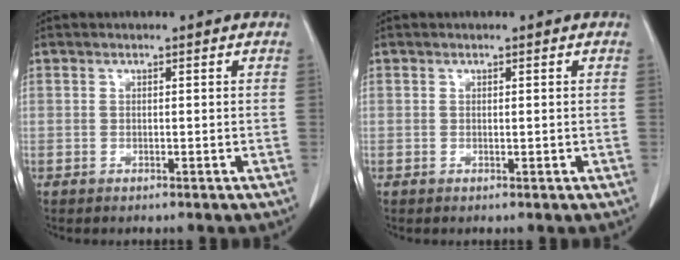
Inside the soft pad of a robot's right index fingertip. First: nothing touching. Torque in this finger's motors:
{"motor_torque": [-0.05, 0.07, 0.00, 0.00]}